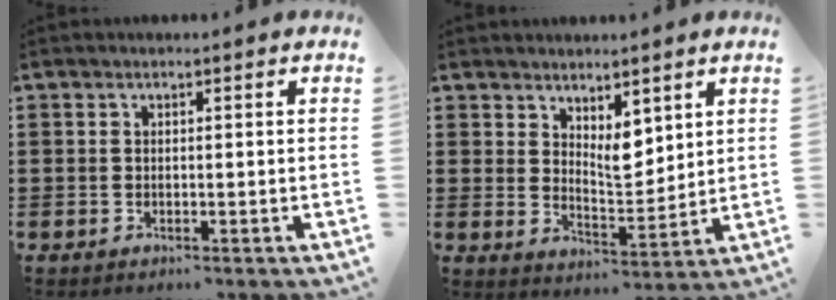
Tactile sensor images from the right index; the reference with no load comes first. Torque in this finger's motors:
{"motor_torque": [0.11, 0.16, 0.40, 0.02]}